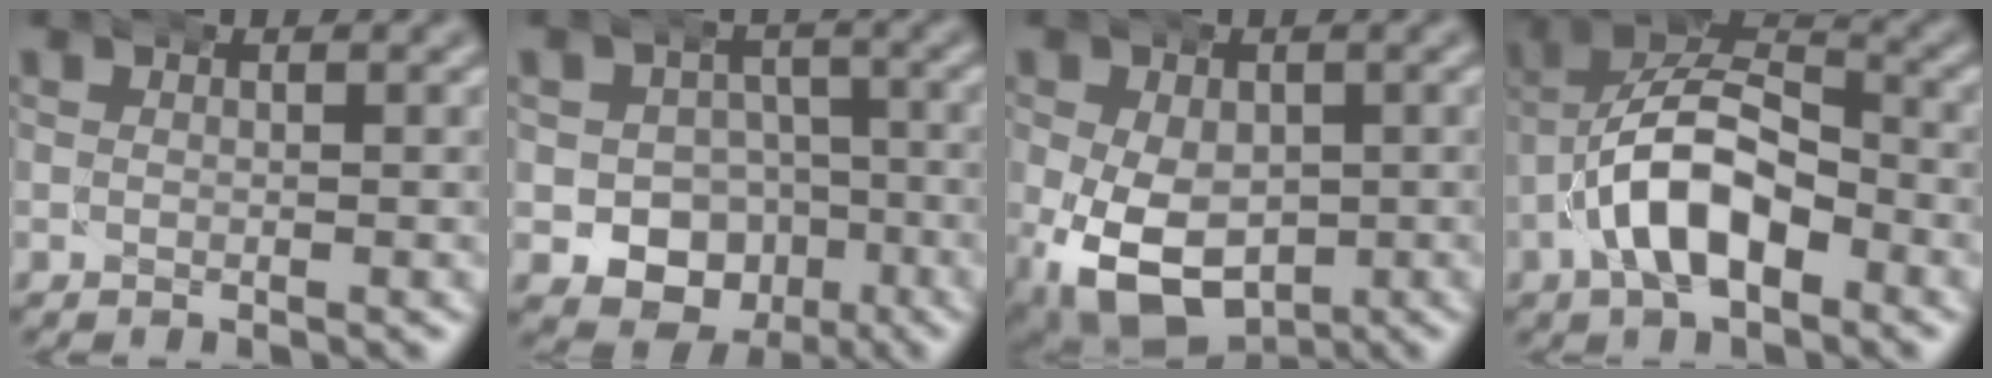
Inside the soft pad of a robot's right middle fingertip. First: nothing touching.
{"total": 11.7, "force": [-5.1, 10.1, 2.8], "torque": [-0.055, -0.065, -0.076]}
{"total": 12.6, "force": [-4.7, 9.6, 6.6], "torque": [-0.157, -0.072, -0.051]}
{"total": 8.9, "force": [-1.6, 6.2, 6.2], "torque": [-0.118, -0.012, -0.030]}